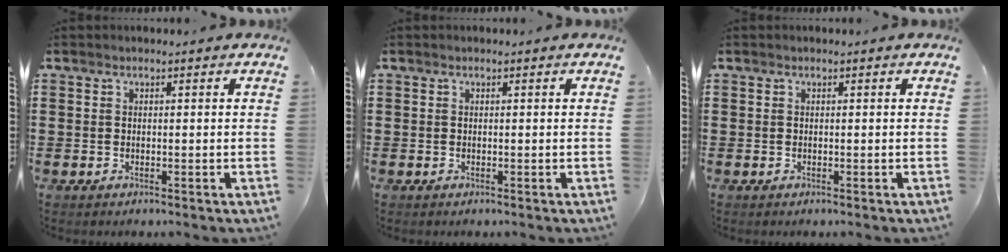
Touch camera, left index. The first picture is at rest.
{"total": 0.0}
{"total": 0.0}